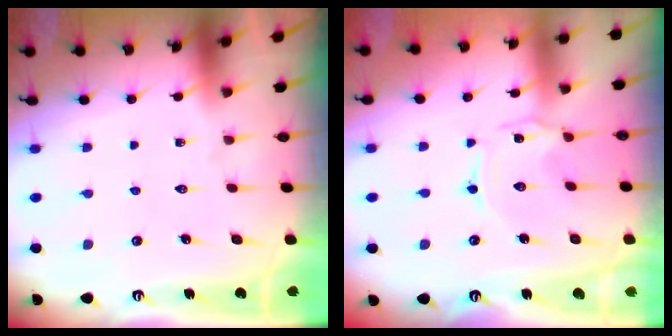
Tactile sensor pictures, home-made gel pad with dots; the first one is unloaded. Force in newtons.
{"total": 0.0}